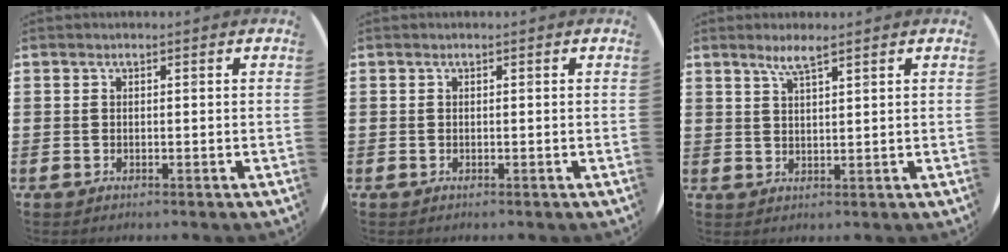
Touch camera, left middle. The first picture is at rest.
{"total": 0.0}
{"total": 3.1, "force": [2.4, 0.2, 1.9], "torque": [-0.040, 0.004, 0.043]}